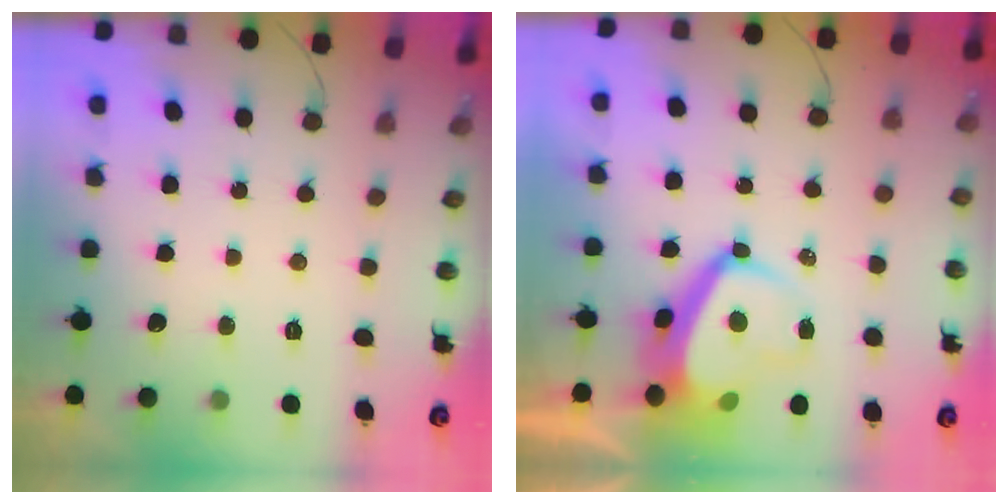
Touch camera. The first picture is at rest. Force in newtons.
{"total": 7.6, "press": 7.5, "slide": 0.9}